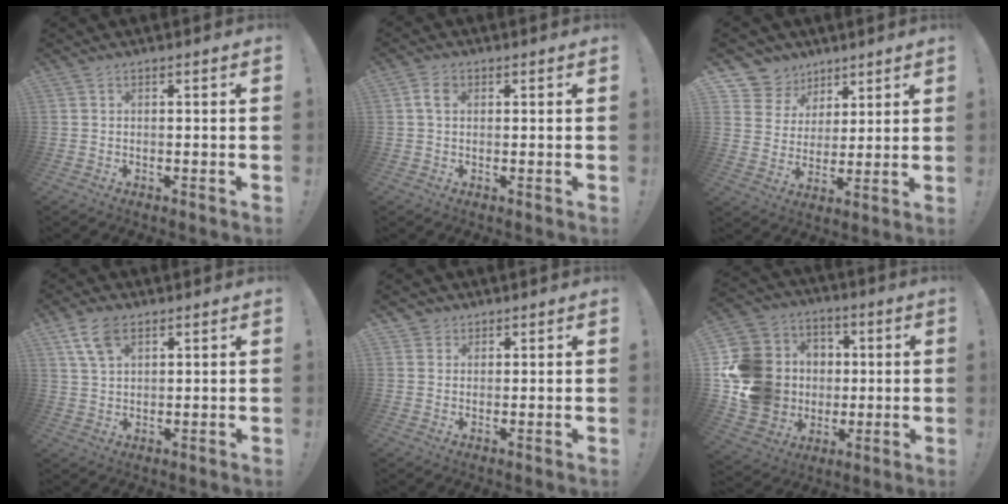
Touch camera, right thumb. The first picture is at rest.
{"total": 3.7, "force": [1.2, 2.5, 2.6], "torque": [-0.043, 0.004, 0.022]}
{"total": 9.7, "force": [5.8, 7.6, 1.4], "torque": [-0.030, -0.045, 0.121]}
{"total": 8.0, "force": [4.3, 4.3, 5.2], "torque": [-0.096, -0.002, 0.085]}
{"total": 2.8, "force": [1.7, 2.2, 0.0], "torque": [0.001, -0.007, 0.031]}
{"total": 20.3, "force": [0.0, 18.5, 8.3], "torque": [-0.149, 0.016, 0.049]}